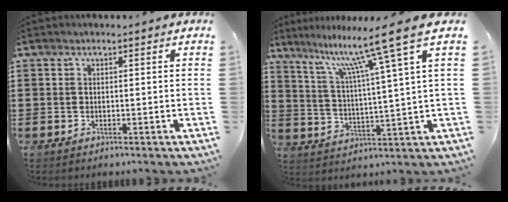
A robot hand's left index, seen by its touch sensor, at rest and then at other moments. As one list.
[{"total": 11.8, "force": [7.9, -0.9, 8.6], "torque": [-0.175, -0.039, 0.118]}]